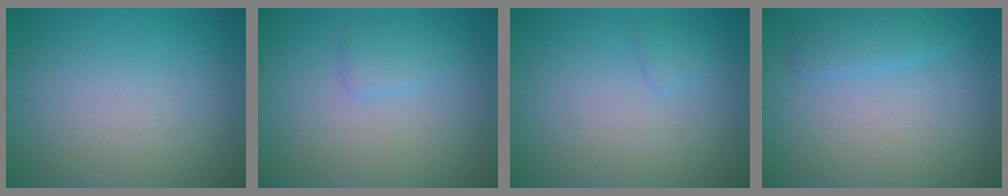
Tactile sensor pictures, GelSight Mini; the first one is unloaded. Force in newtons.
{"total": 1.5, "press": 1.5, "slide": 0.1}
{"total": 0.8, "press": 0.8, "slide": 0.1}
{"total": 1.9, "press": 1.9, "slide": 0.2}